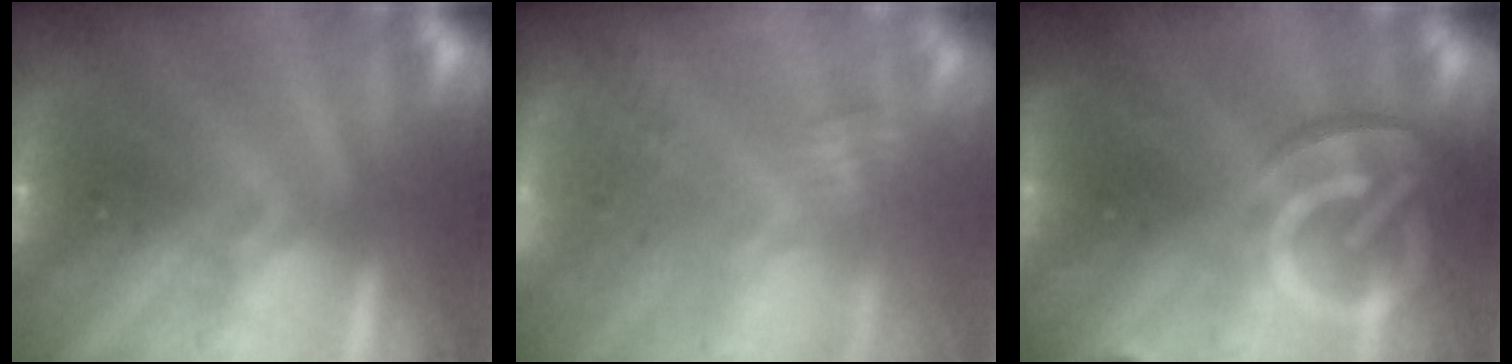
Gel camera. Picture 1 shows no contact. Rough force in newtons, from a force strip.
{"total": 2.8}
{"total": 8.5}